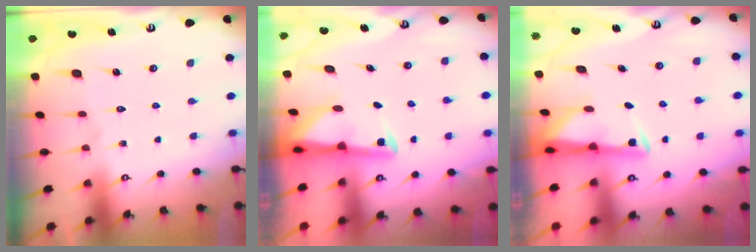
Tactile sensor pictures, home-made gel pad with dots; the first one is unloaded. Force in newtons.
{"total": 2.8, "press": 2.7, "slide": 0.7}
{"total": 2.9, "press": 2.9, "slide": 0.6}